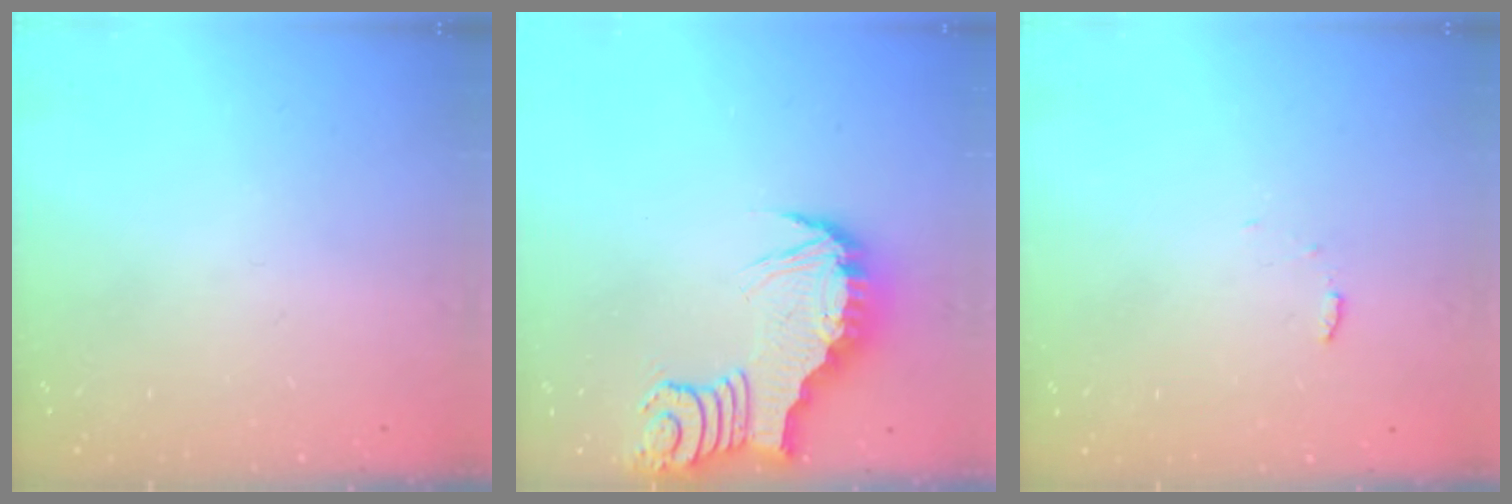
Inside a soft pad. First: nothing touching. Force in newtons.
{"total": 3.9, "press": 3.9, "slide": 0.4}
{"total": 3.1, "press": 3.1, "slide": 0.3}